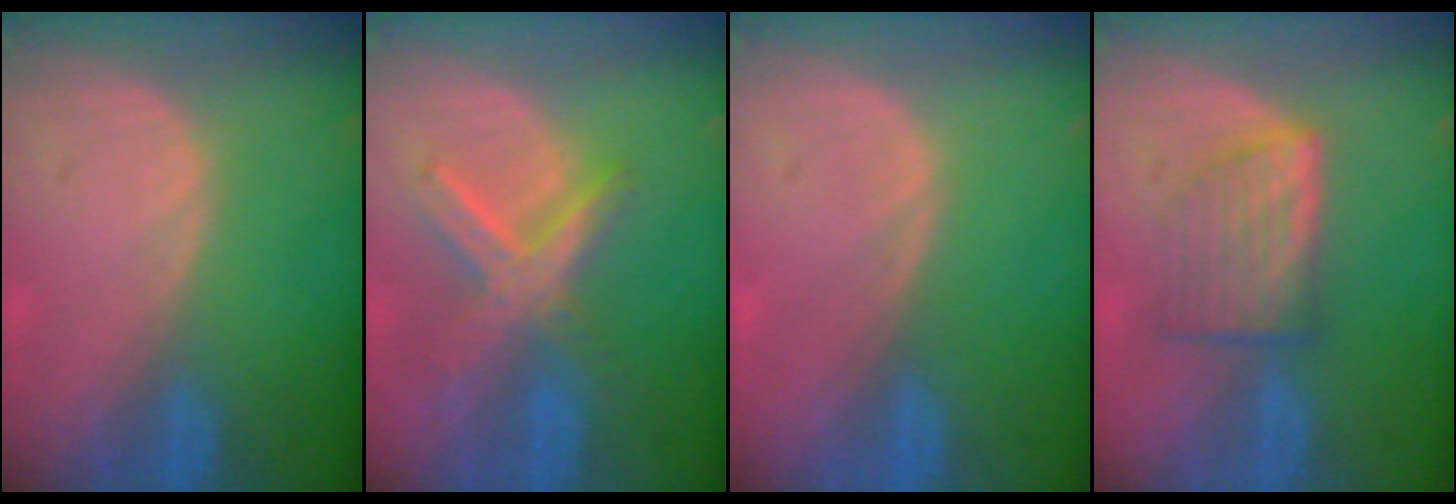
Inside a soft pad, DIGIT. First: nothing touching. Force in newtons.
{"total": 7.8, "press": 6.7, "slide": 3.9}
{"total": 0.0}
{"total": 6.2, "press": 5.9, "slide": 1.9}